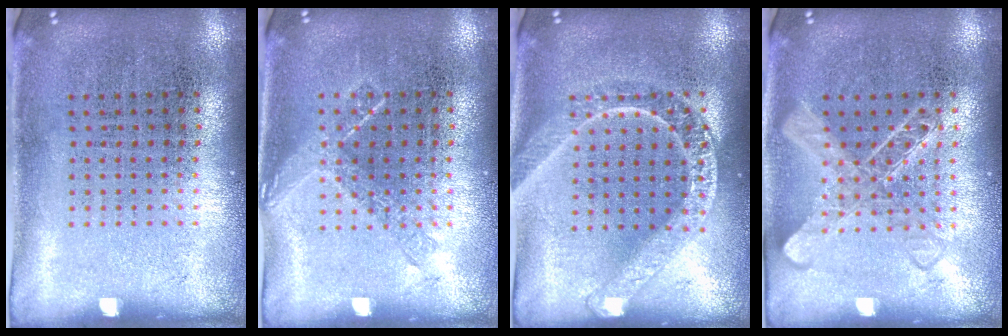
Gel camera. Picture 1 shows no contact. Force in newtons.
{"total": 0.9, "press": 0.8, "slide": 0.3}
{"total": 1.7, "press": 1.7, "slide": 0.2}
{"total": 2.5, "press": 2.4, "slide": 0.5}